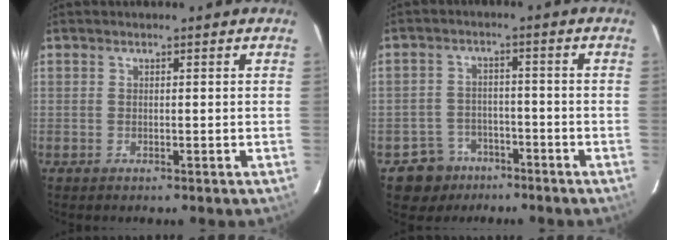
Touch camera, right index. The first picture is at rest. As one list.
[{"total": 5.6, "force": [-3.4, 4.4, 0.0], "torque": [0.004, 0.011, -0.049]}]